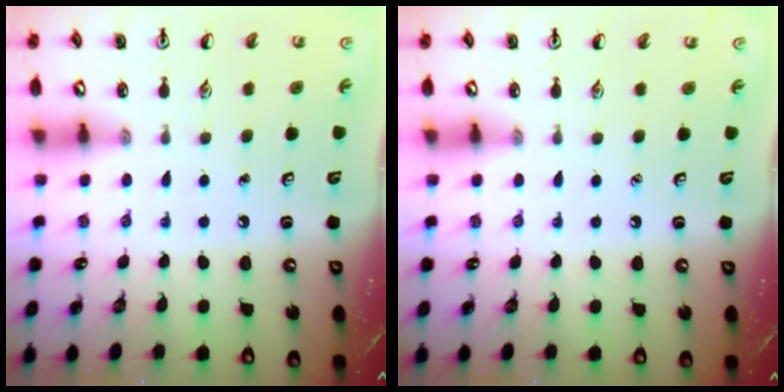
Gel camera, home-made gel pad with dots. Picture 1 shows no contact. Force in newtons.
{"total": 0.0}